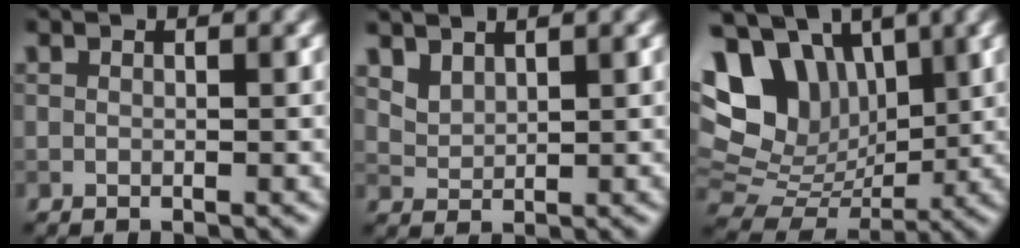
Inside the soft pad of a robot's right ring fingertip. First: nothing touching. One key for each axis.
{"total": 2.3, "fx": 1.9, "fy": 1.1, "fz": 0.8, "tx": -0.026, "ty": -0.001, "tz": 0.047}
{"total": 12.0, "fx": 4.8, "fy": 8.5, "fz": 7.0, "tx": -0.147, "ty": 0.028, "tz": 0.085}